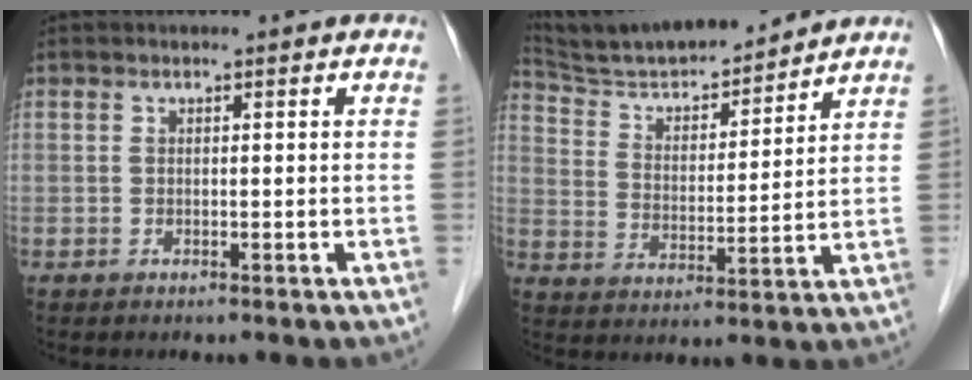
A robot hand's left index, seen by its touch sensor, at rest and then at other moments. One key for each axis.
{"total": 14.9, "fx": 14.0, "fy": 1.7, "fz": 4.9, "tx": -0.090, "ty": 0.001, "tz": 0.236}